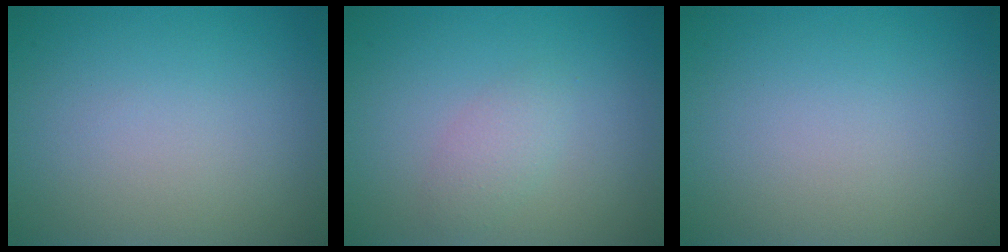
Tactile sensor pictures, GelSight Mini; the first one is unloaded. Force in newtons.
{"total": 1.7, "press": 1.7, "slide": 0.1}
{"total": 0.0}